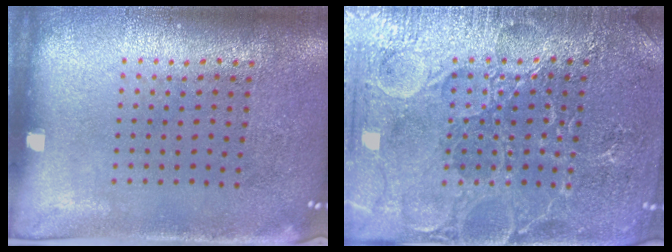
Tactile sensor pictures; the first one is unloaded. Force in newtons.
{"total": 4.6, "press": 4.5, "slide": 0.7}